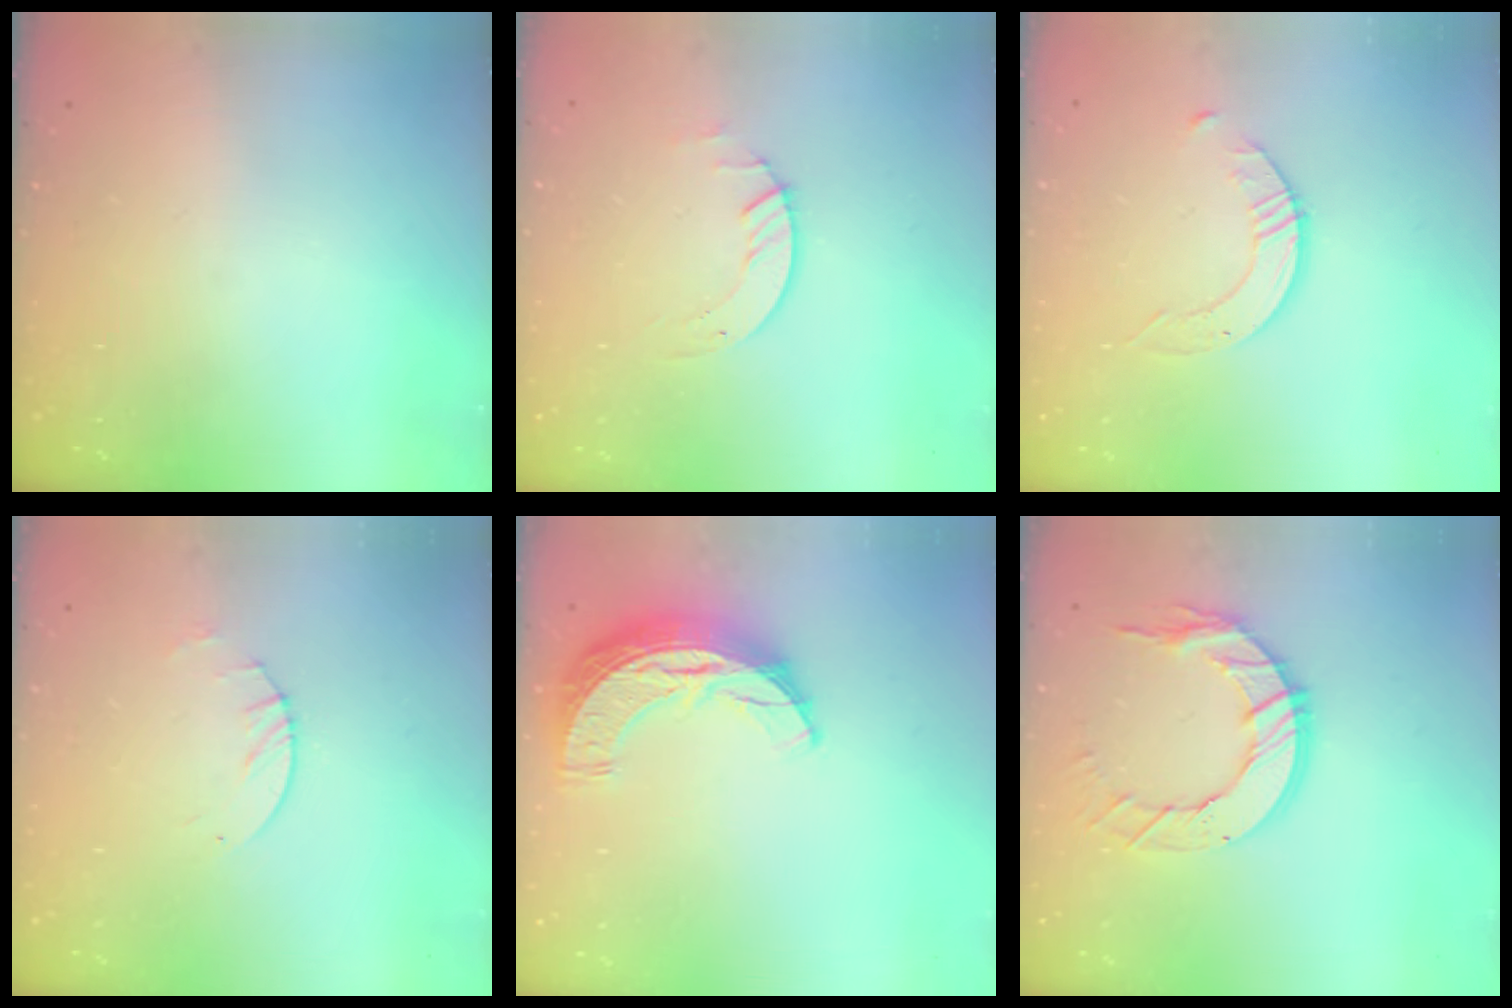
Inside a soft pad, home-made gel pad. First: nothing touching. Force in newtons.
{"total": 2.0, "press": 2.0, "slide": 0.2}
{"total": 3.2, "press": 3.1, "slide": 0.4}
{"total": 2.6, "press": 2.5, "slide": 0.4}
{"total": 11.3, "press": 11.2, "slide": 0.7}
{"total": 12.3, "press": 12.3, "slide": 1.2}